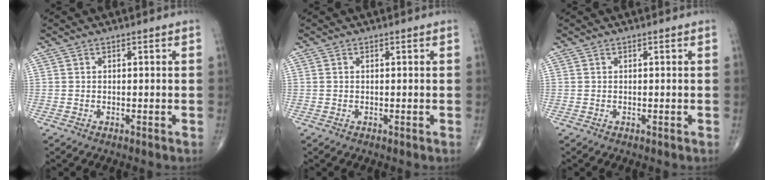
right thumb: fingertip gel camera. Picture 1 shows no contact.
{"total": 0.0}
{"total": 0.0}